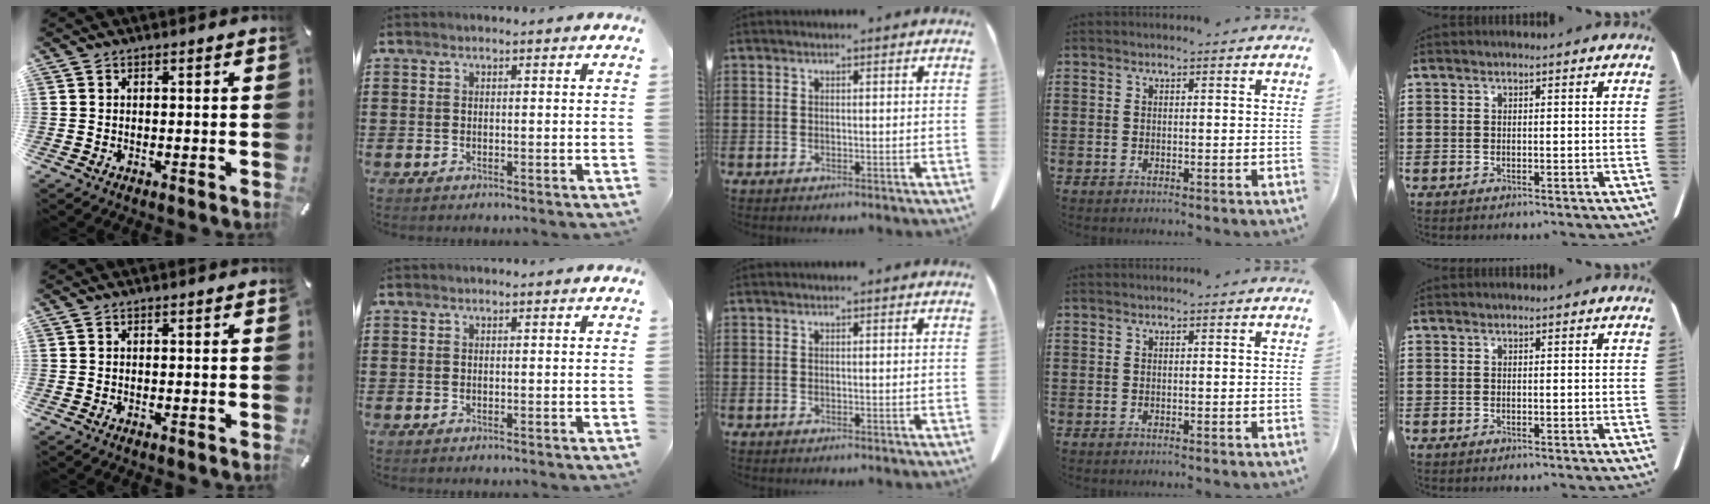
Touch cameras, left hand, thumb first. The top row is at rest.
{}